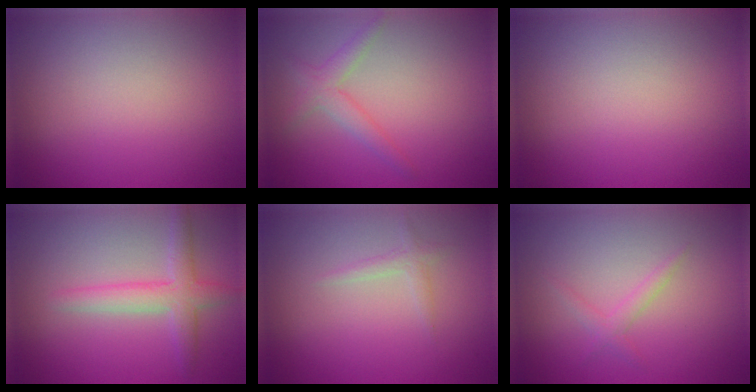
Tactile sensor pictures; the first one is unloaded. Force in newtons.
{"total": 2.1, "press": 2.1, "slide": 0.1}
{"total": 0.0}
{"total": 3.1, "press": 3.1, "slide": 0.1}
{"total": 1.0, "press": 1.0, "slide": 0.0}
{"total": 1.3, "press": 1.2, "slide": 0.1}